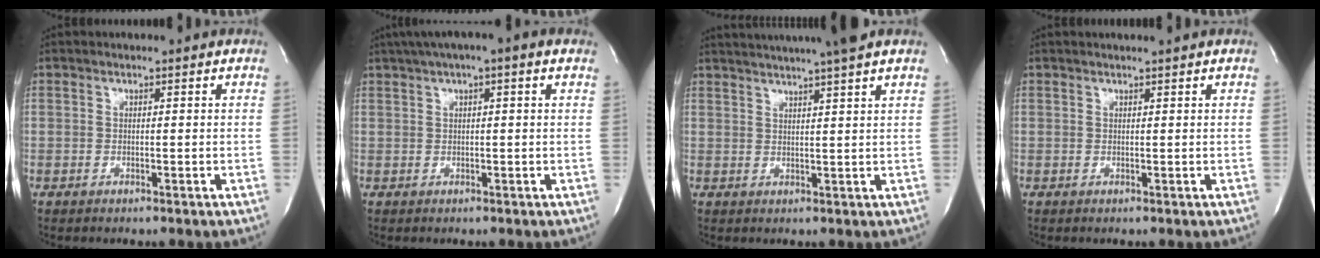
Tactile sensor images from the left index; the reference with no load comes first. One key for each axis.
{"total": 9.6, "fx": 7.3, "fy": 0.1, "fz": 6.1, "tx": -0.109, "ty": 0.042, "tz": 0.104}
{"total": 12.4, "fx": 10.7, "fy": -0.9, "fz": 6.3, "tx": -0.108, "ty": 0.011, "tz": 0.140}
{"total": 1.4, "fx": 1.2, "fy": -0.3, "fz": 0.4, "tx": -0.006, "ty": 0.003, "tz": 0.021}